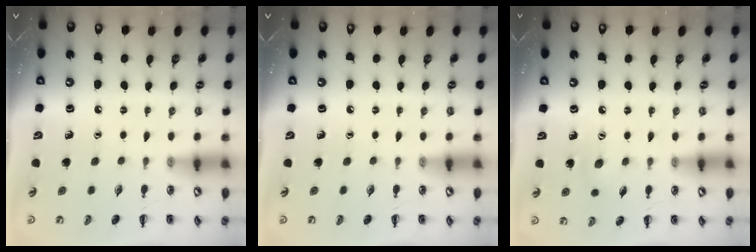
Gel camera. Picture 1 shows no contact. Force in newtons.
{"total": 0.0}
{"total": 4.6, "press": 4.5, "slide": 1.2}